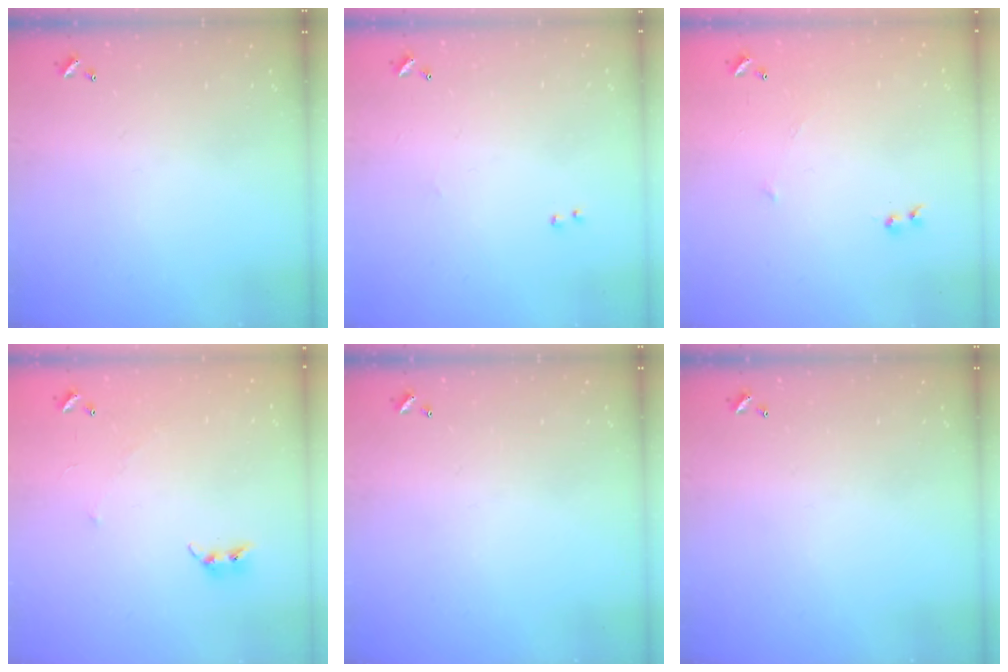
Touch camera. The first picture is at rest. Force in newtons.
{"total": 2.3, "press": 2.2, "slide": 0.8}
{"total": 6.1, "press": 6.0, "slide": 0.9}
{"total": 5.4, "press": 5.4, "slide": 0.7}
{"total": 0.0}
{"total": 0.0}